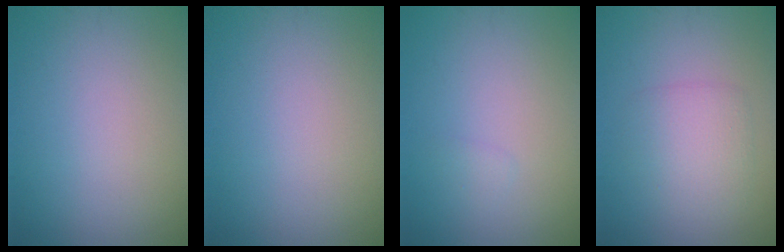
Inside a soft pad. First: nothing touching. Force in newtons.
{"total": 0.0}
{"total": 0.5, "press": 0.5, "slide": 0.0}
{"total": 2.8, "press": 2.8, "slide": 0.0}